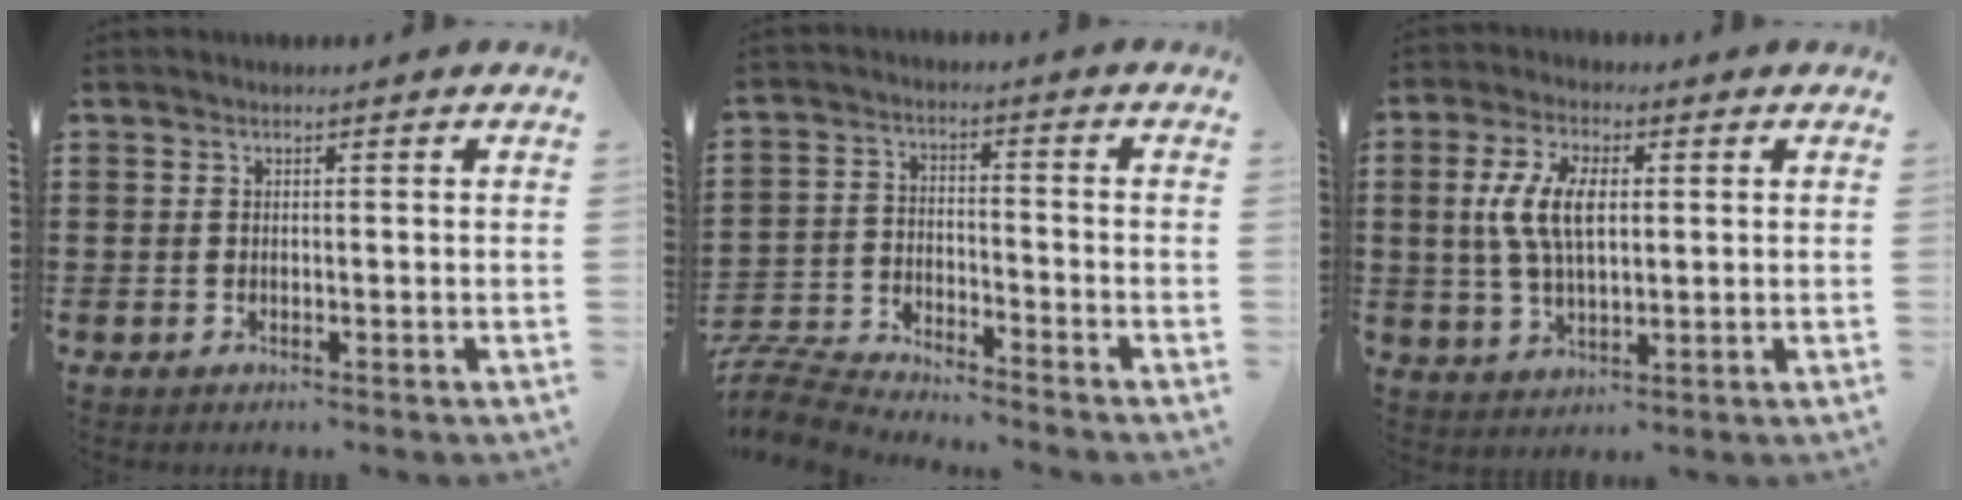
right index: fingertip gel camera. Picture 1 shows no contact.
{"total": 6.6, "force": [-6.5, 0.4, 0.6], "torque": [-0.033, 0.003, -0.136]}
{"total": 8.0, "force": [1.0, 3.9, 7.0], "torque": [-0.152, 0.011, 0.014]}